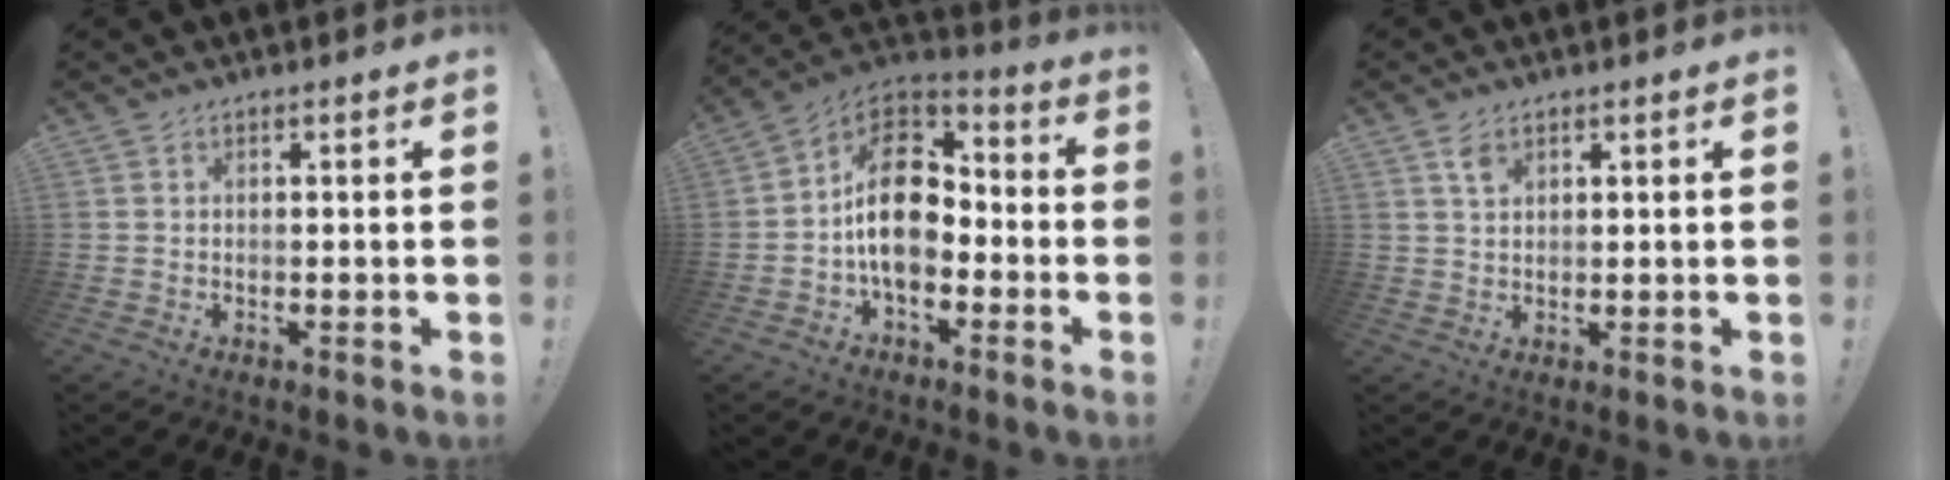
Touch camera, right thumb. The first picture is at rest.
{"total": 17.6, "force": [-1.1, 11.8, 13.0], "torque": [-0.215, 0.025, -0.011]}
{"total": 3.3, "force": [2.0, 1.8, 1.9], "torque": [-0.030, -0.008, 0.036]}